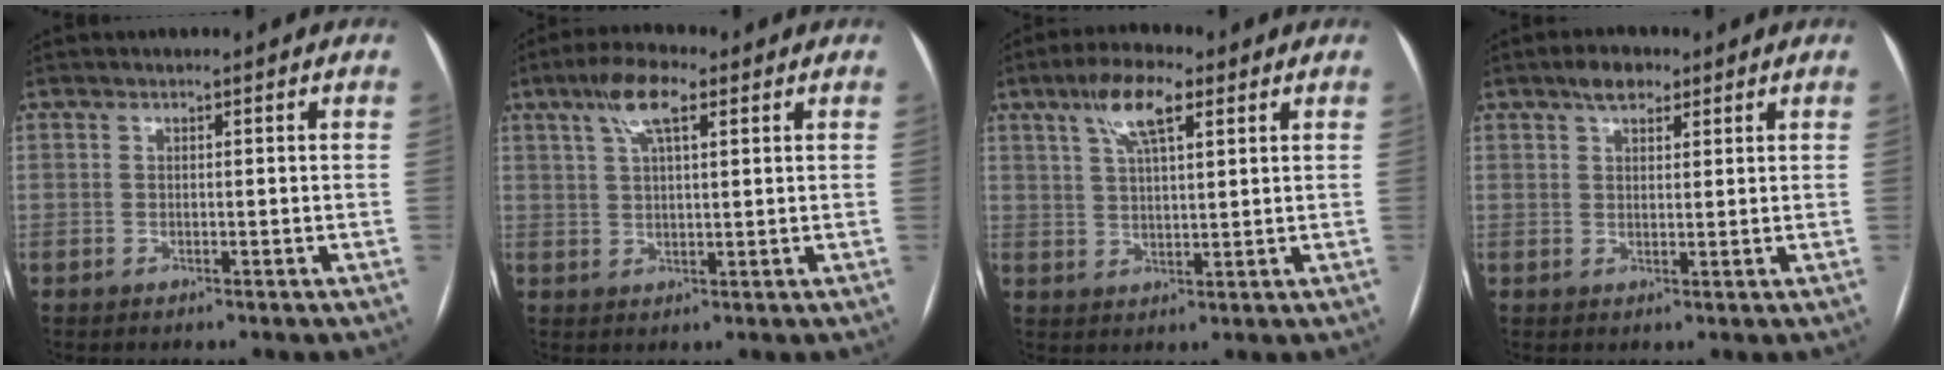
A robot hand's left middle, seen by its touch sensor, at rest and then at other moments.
{"total": 6.8, "force": [3.5, 1.7, 5.6], "torque": [-0.112, 0.020, 0.063]}
{"total": 7.8, "force": [4.1, 2.0, 6.3], "torque": [-0.123, 0.017, 0.074]}
{"total": 3.7, "force": [2.5, 1.8, 2.1], "torque": [-0.038, 0.012, 0.043]}